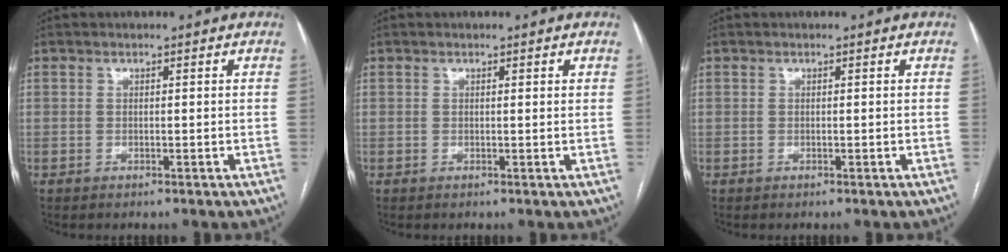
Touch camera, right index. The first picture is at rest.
{"total": 0.6, "force": [0.3, 0.0, 0.5], "torque": [-0.009, 0.002, 0.004]}
{"total": 0.0}